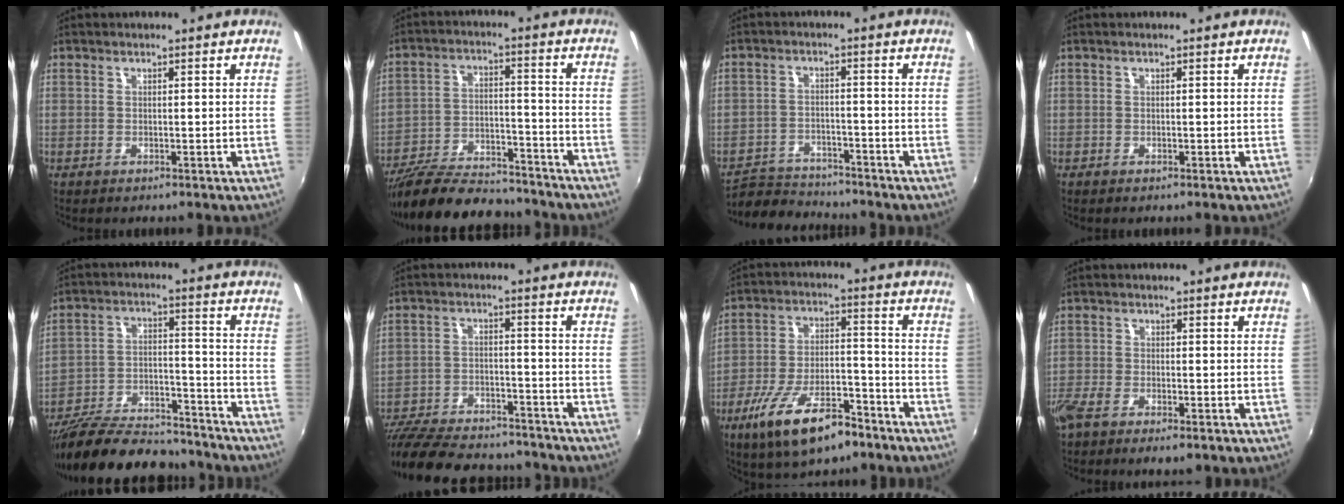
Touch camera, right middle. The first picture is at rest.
{"total": 20.5, "force": [-17.6, 5.7, 8.9], "torque": [-0.182, -0.020, -0.270]}
{"total": 7.6, "force": [-7.3, 2.3, 0.6], "torque": [-0.033, 0.010, -0.125]}
{"total": 0.0}
{"total": 23.3, "force": [-19.6, 7.0, 10.4], "torque": [-0.203, -0.011, -0.294]}
{"total": 22.2, "force": [-18.9, 7.3, 8.9], "torque": [-0.199, -0.015, -0.279]}
{"total": 16.4, "force": [-10.5, 5.9, 11.1], "torque": [-0.217, -0.021, -0.173]}
{"total": 7.1, "force": [-4.8, 2.6, 4.5], "torque": [-0.114, -0.024, -0.092]}